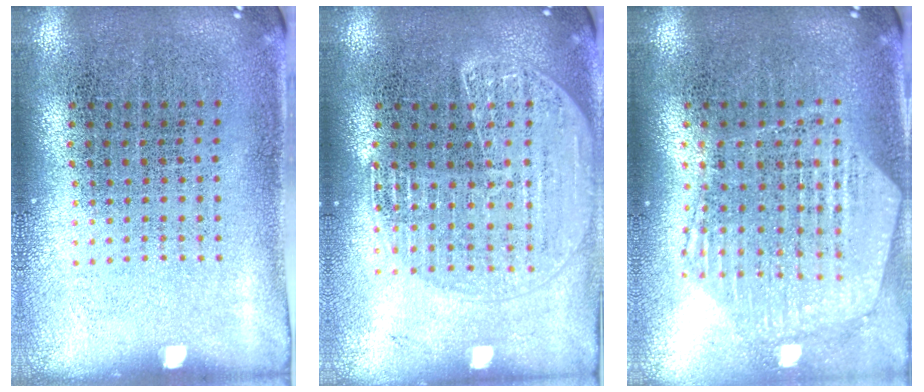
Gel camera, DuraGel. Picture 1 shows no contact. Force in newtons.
{"total": 1.7, "press": 1.6, "slide": 0.6}
{"total": 1.2, "press": 1.2, "slide": 0.1}